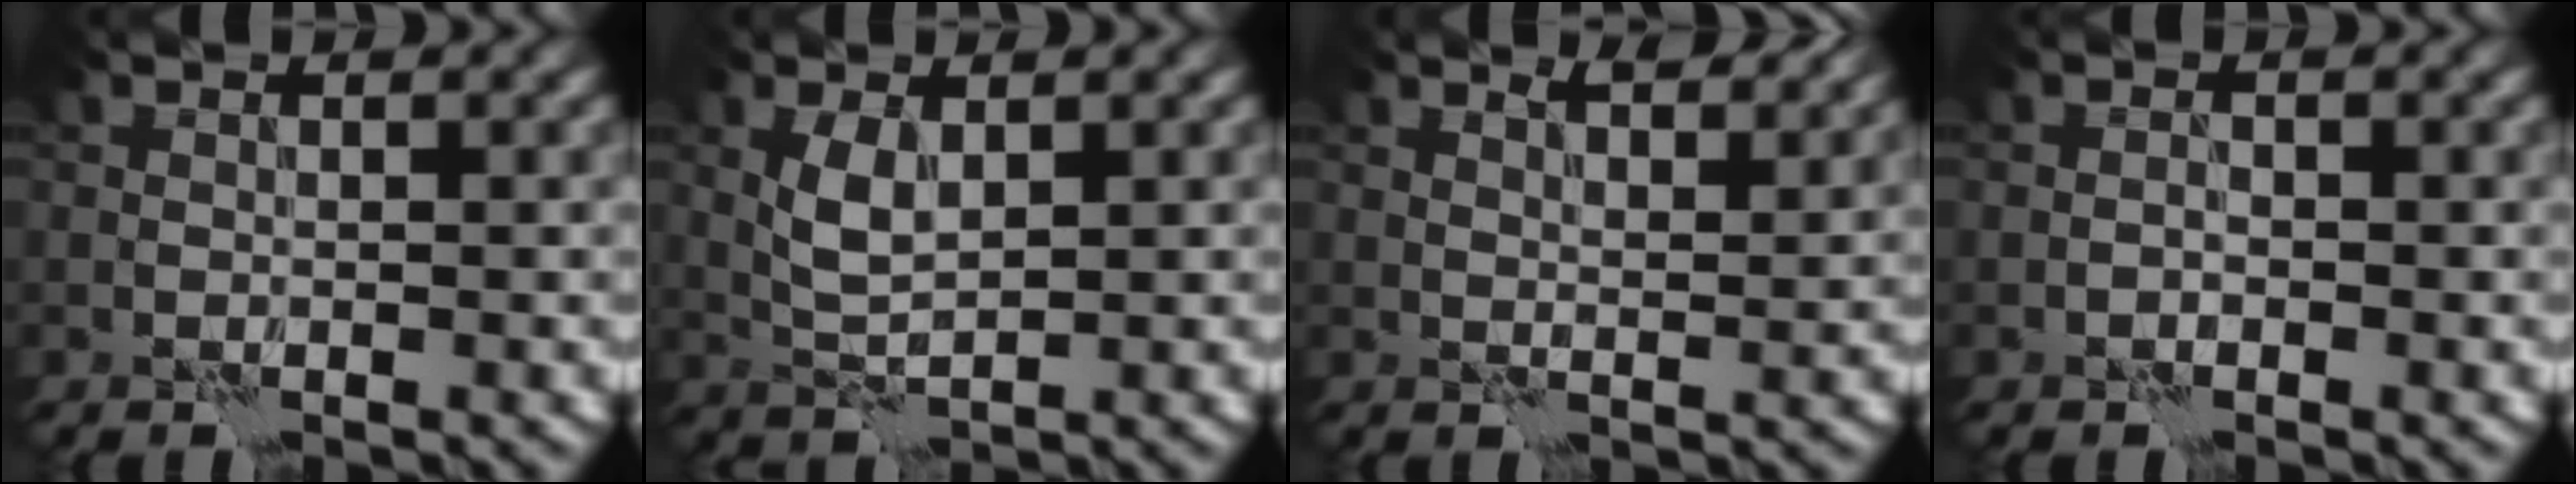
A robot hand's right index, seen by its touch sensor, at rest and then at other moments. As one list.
[{"total": 2.7, "force": [0.7, 1.1, 2.3], "torque": [-0.053, 0.002, 0.016]}, {"total": 3.6, "force": [2.8, 0.9, 2.1], "torque": [-0.029, 0.004, 0.035]}, {"total": 0.5, "force": [-0.3, 0.2, 0.3], "torque": [-0.003, 0.004, -0.008]}]